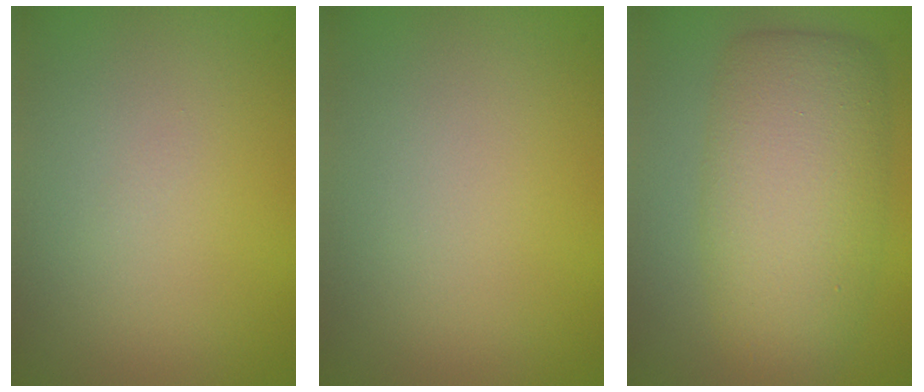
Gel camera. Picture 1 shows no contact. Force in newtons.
{"total": 0.0}
{"total": 7.9, "press": 7.9, "slide": 0.3}